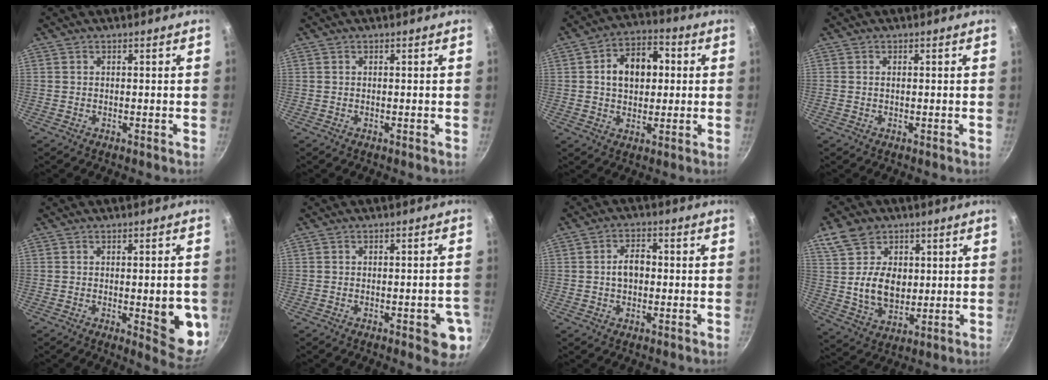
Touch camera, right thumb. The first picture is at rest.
{"total": 0.0}
{"total": 11.7, "force": [1.7, 8.3, 8.1], "torque": [-0.092, 0.018, 0.017]}
{"total": 0.7, "force": [0.1, 0.5, 0.5], "torque": [-0.007, 0.003, 0.001]}
{"total": 9.9, "force": [-1.5, 3.3, 9.2], "torque": [-0.091, -0.009, -0.015]}
{"total": 7.0, "force": [-2.5, 2.6, 6.0], "torque": [-0.051, 0.011, -0.027]}
{"total": 5.0, "force": [-0.2, 3.4, 3.6], "torque": [-0.040, 0.016, -0.006]}
{"total": 12.3, "force": [3.1, 9.4, 7.3], "torque": [-0.095, -0.020, 0.059]}